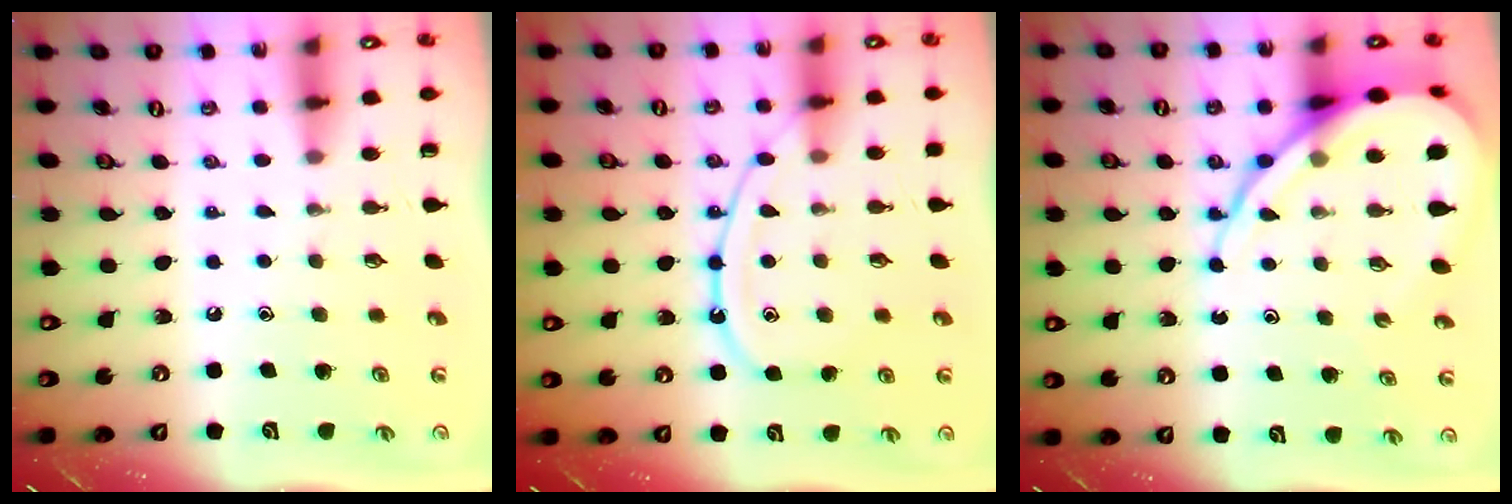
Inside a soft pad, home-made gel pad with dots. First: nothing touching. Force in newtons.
{"total": 11.6, "press": 11.6, "slide": 1.2}
{"total": 14.4, "press": 14.3, "slide": 1.5}